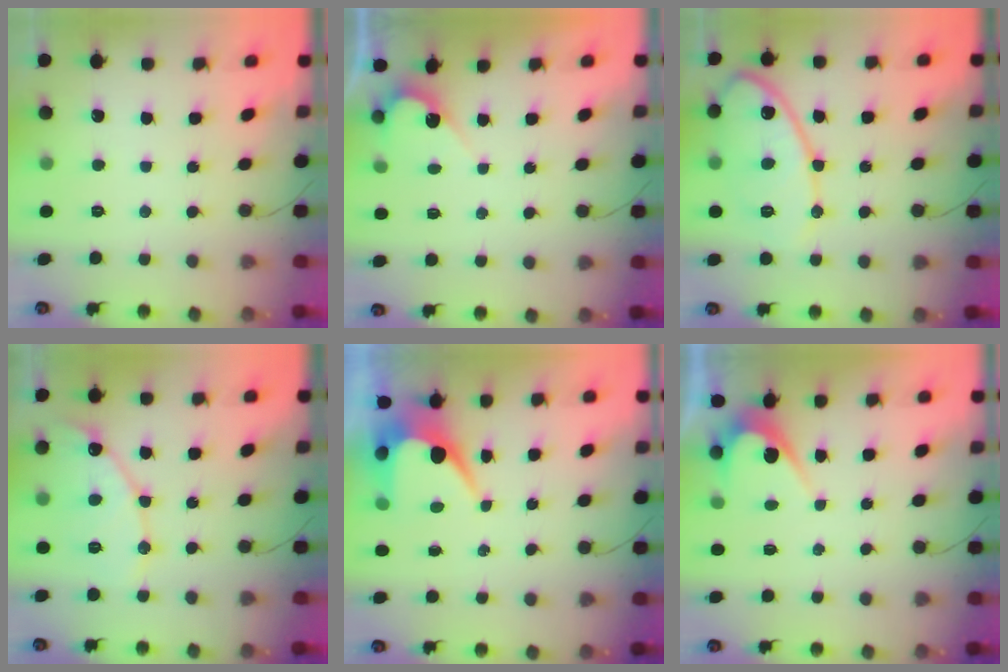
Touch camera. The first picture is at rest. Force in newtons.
{"total": 3.7, "press": 3.7, "slide": 0.2}
{"total": 15.0, "press": 14.9, "slide": 1.4}
{"total": 11.5, "press": 11.5, "slide": 0.8}
{"total": 7.4, "press": 7.4, "slide": 0.3}
{"total": 4.6, "press": 4.6, "slide": 0.3}